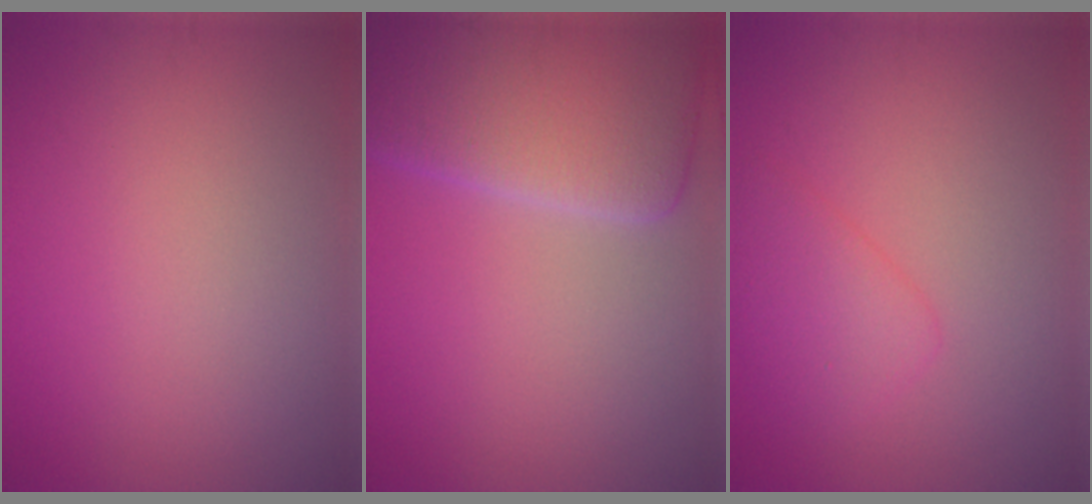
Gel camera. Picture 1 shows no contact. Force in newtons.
{"total": 10.1, "press": 10.1, "slide": 0.5}
{"total": 2.6, "press": 2.6, "slide": 0.0}